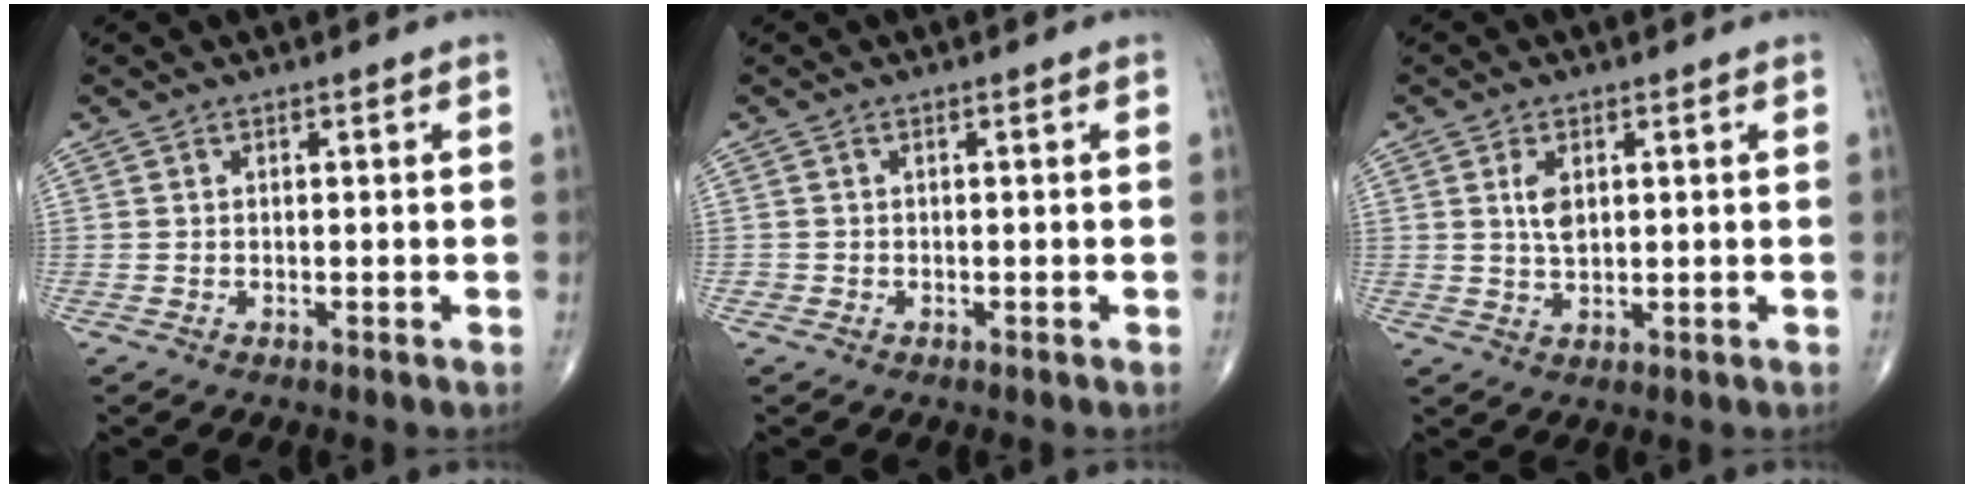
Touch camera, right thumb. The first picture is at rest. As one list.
[{"total": 0.6, "force": [-0.2, 0.6, 0.0], "torque": [0.002, 0.004, -0.005]}, {"total": 3.8, "force": [1.0, 2.0, 3.1], "torque": [-0.055, -0.006, 0.022]}]